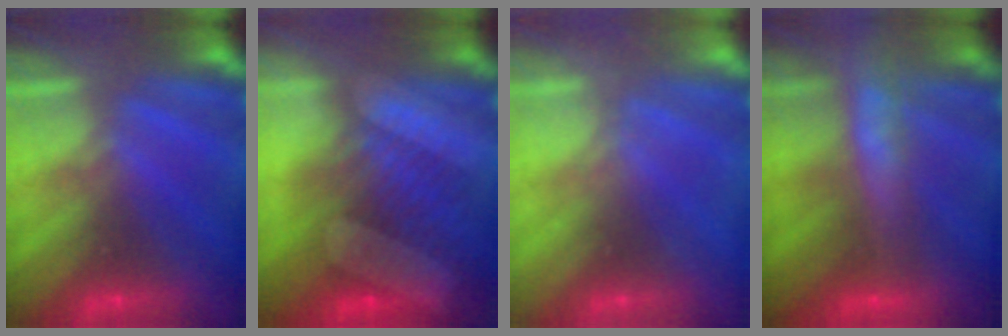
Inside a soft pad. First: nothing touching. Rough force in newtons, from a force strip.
{"total": 9.4}
{"total": 2.2}
{"total": 5.8}